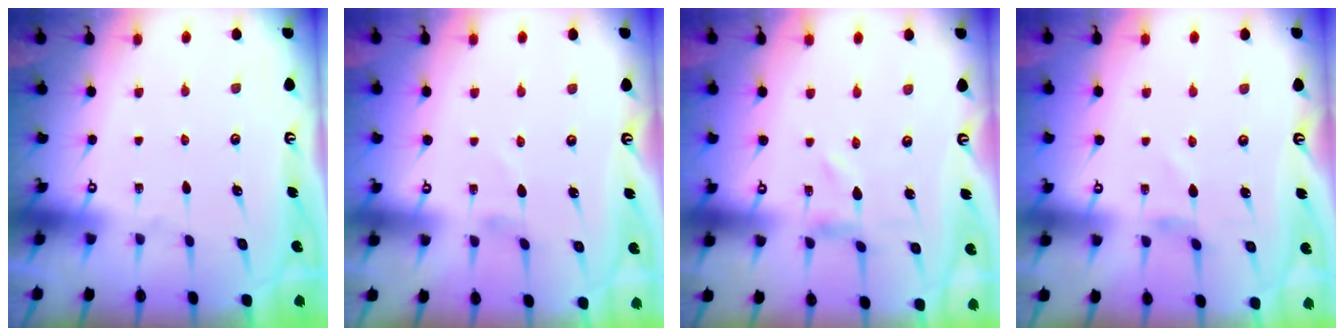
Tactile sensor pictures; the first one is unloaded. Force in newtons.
{"total": 0.8, "press": 0.8, "slide": 0.1}
{"total": 0.0}
{"total": 1.7, "press": 1.7, "slide": 0.2}